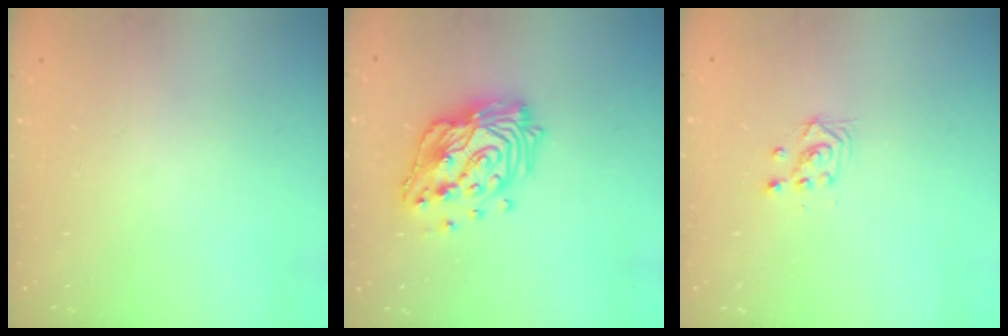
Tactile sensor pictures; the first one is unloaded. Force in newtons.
{"total": 18.2, "press": 18.1, "slide": 1.5}
{"total": 2.3, "press": 2.3, "slide": 0.1}